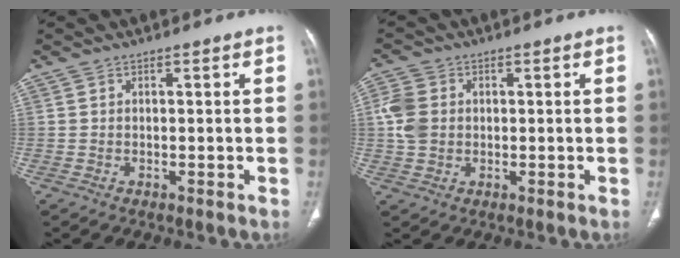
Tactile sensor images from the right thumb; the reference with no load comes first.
{"total": 6.2, "force": [0.4, 5.1, 3.6], "torque": [-0.073, 0.007, 0.005]}